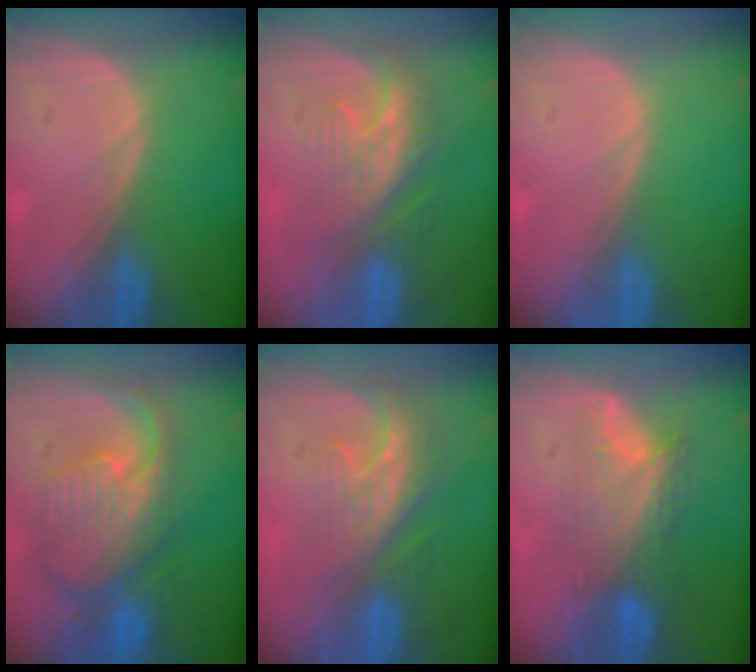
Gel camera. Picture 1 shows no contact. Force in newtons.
{"total": 7.8, "press": 7.2, "slide": 3.1}
{"total": 0.0}
{"total": 10.9, "press": 9.6, "slide": 5.2}
{"total": 8.6, "press": 7.3, "slide": 4.6}
{"total": 7.6, "press": 7.3, "slide": 2.3}